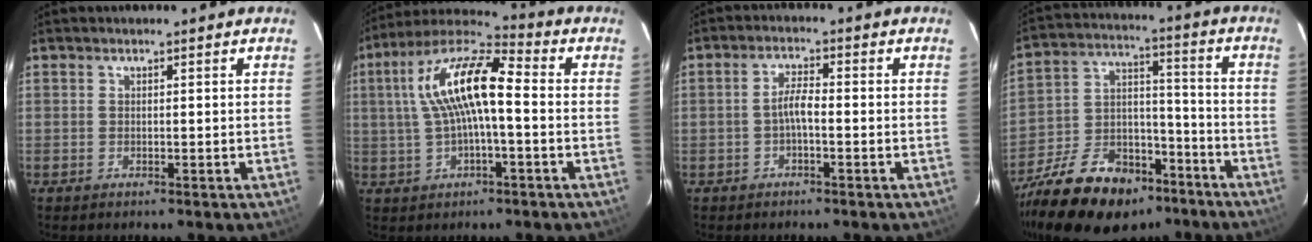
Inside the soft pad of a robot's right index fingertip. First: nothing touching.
{"total": 13.8, "force": [0.8, 4.2, 13.1], "torque": [-0.252, 0.027, 0.008]}
{"total": 2.9, "force": [-1.1, 0.7, 2.6], "torque": [-0.056, 0.009, -0.022]}
{"total": 22.5, "force": [-15.6, 12.3, 10.6], "torque": [-0.231, 0.028, -0.240]}